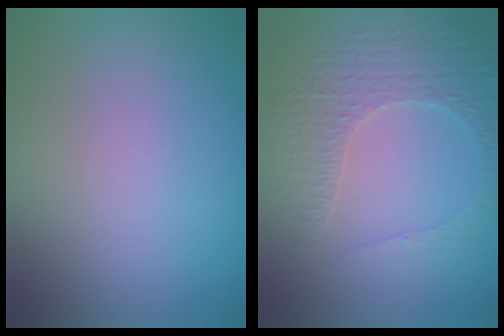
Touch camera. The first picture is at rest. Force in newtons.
{"total": 4.6, "press": 3.3, "slide": 3.2}